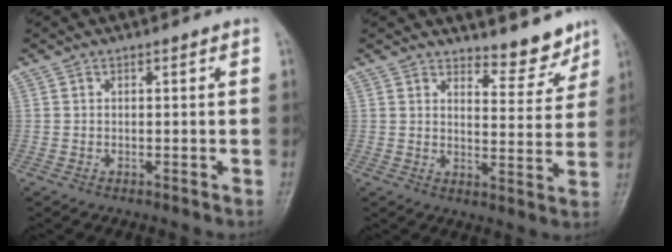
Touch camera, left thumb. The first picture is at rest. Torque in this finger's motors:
{"motor_torque": [0.15, -0.02, -0.40, -0.26, 0.08]}